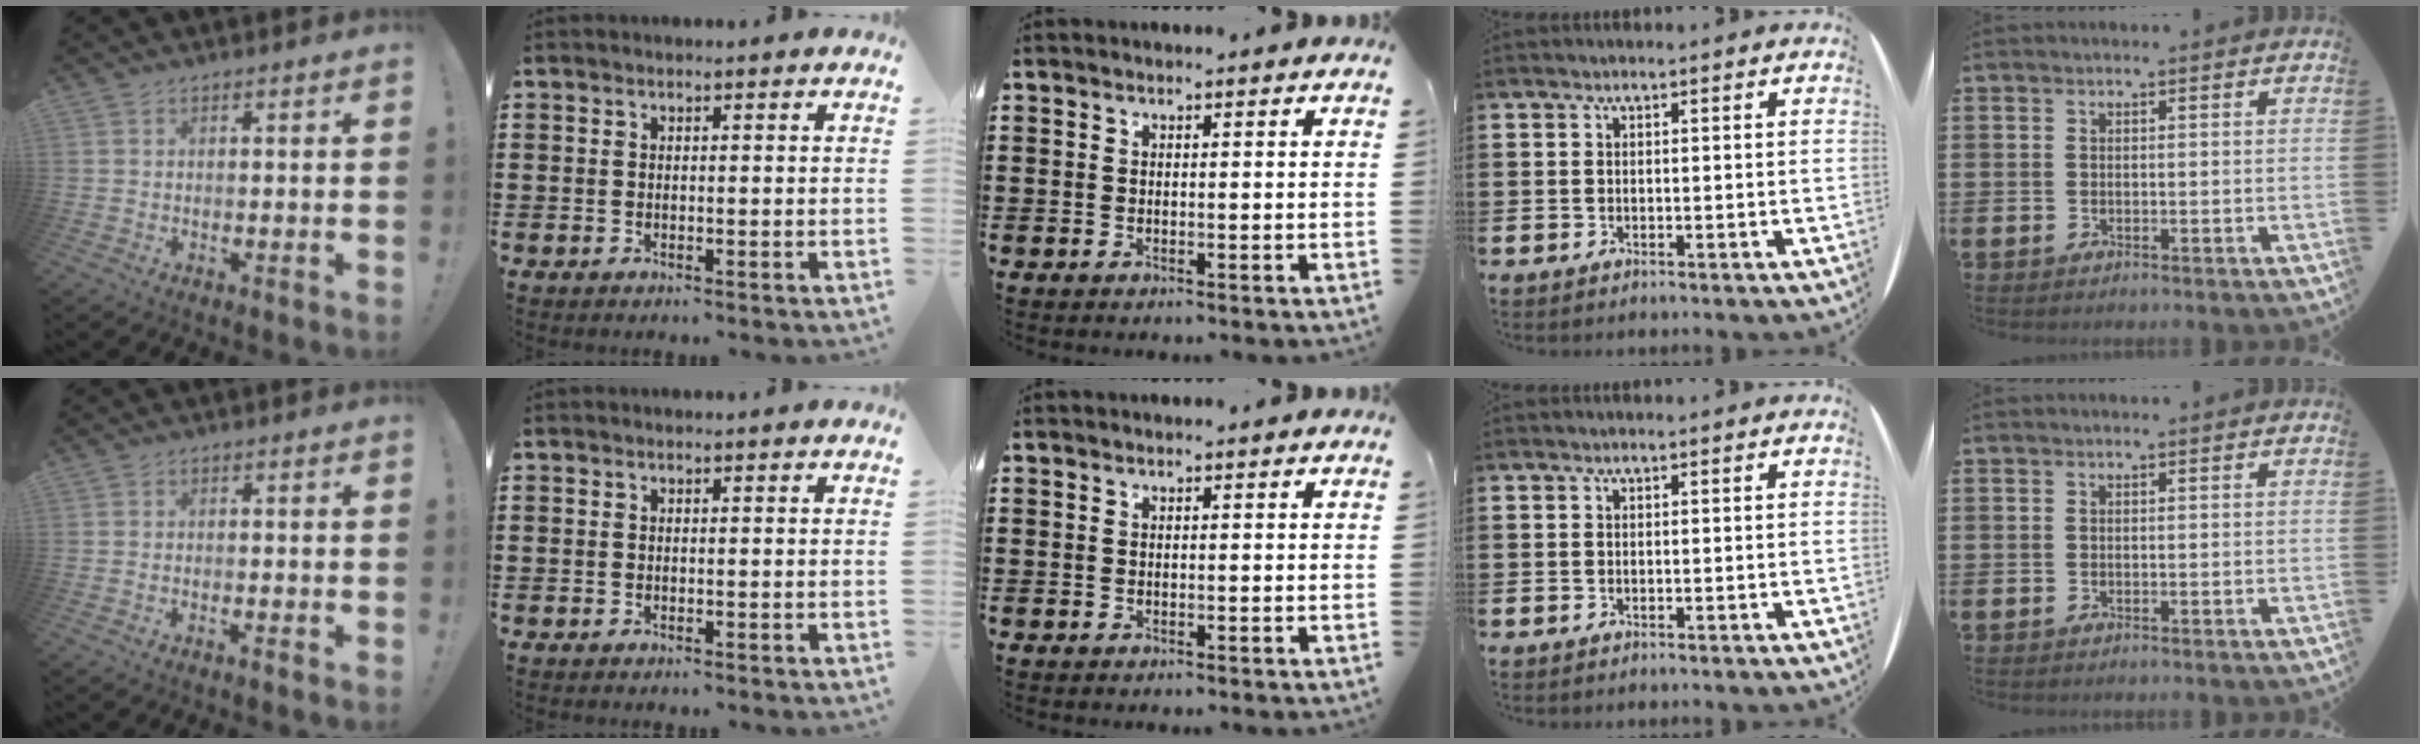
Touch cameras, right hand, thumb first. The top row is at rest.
{"thumb": {"total": 1.4, "force": [-1.0, 0.1, 1.0], "torque": [-0.022, 0.002, -0.017]}}